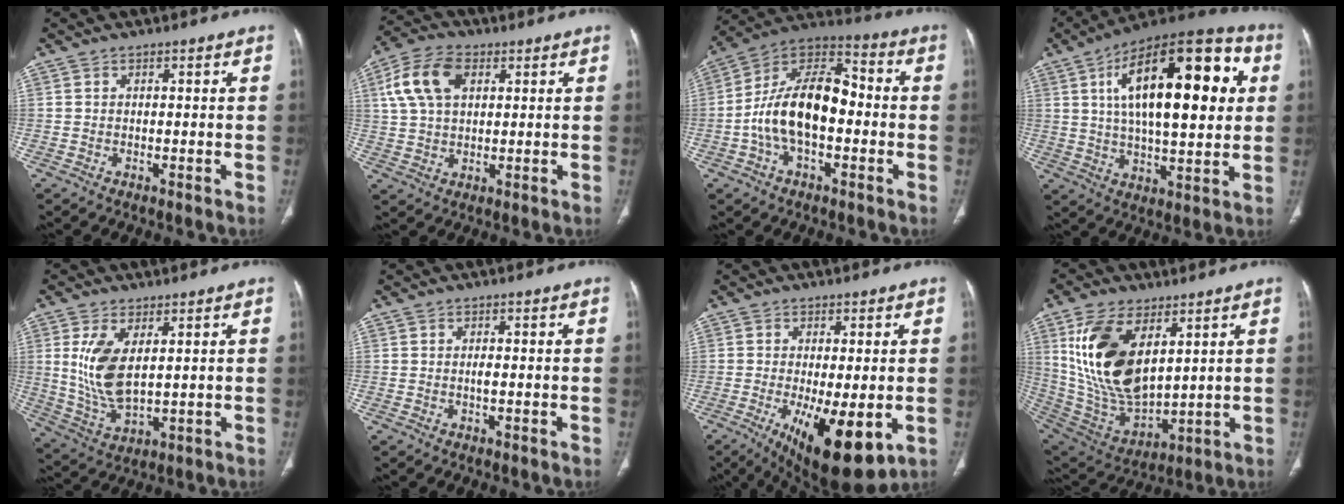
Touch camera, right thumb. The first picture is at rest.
{"total": 10.9, "force": [3.5, 6.8, 7.7], "torque": [-0.149, 0.013, 0.062]}
{"total": 17.3, "force": [-2.3, 9.5, 14.2], "torque": [-0.244, 0.047, -0.048]}
{"total": 27.2, "force": [6.5, 11.2, 23.9], "torque": [-0.356, 0.012, 0.090]}
{"total": 10.3, "force": [2.2, 5.0, 8.7], "torque": [-0.179, -0.018, 0.058]}
{"total": 1.1, "force": [-0.3, 0.4, 0.9], "torque": [-0.018, 0.000, -0.006]}
{"total": 14.8, "force": [-4.5, 5.0, 13.1], "torque": [-0.196, -0.022, -0.053]}
{"total": 19.9, "force": [6.8, 10.5, 15.5], "torque": [-0.284, -0.032, 0.145]}